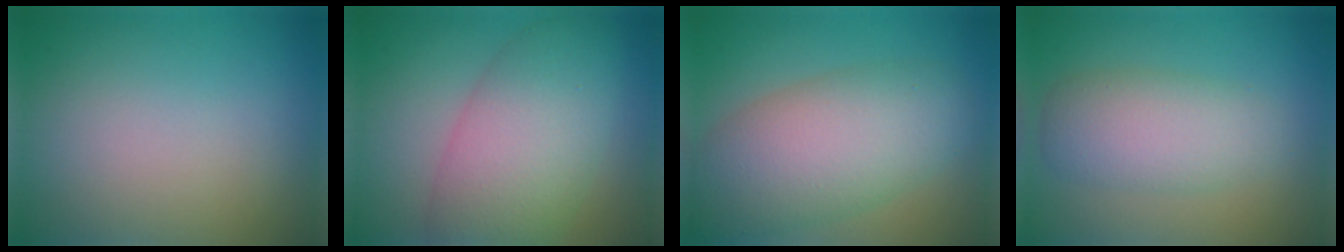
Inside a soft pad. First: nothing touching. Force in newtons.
{"total": 8.2, "press": 8.2, "slide": 0.2}
{"total": 8.1, "press": 8.1, "slide": 0.6}
{"total": 4.6, "press": 4.6, "slide": 0.1}